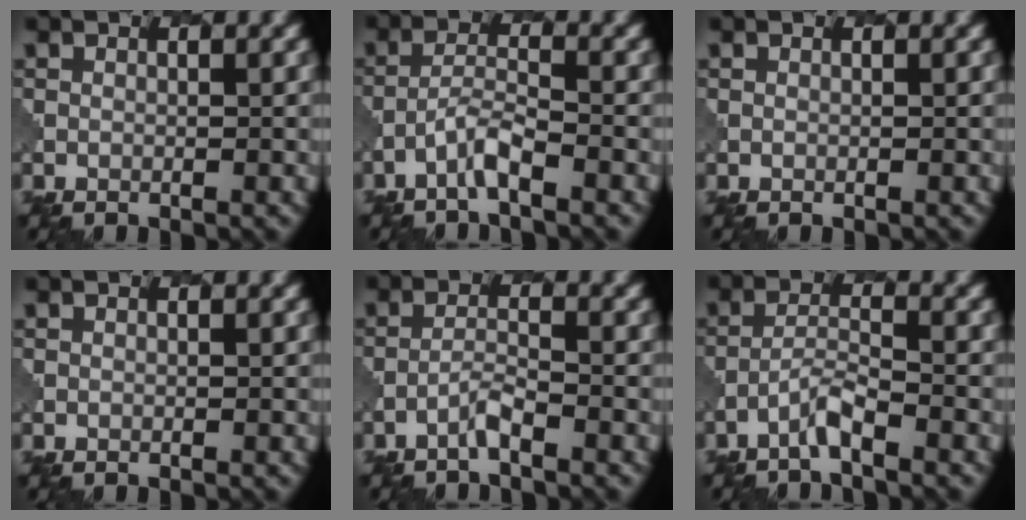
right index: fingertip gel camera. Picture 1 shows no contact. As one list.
[{"total": 2.2, "force": [-1.6, 0.2, 1.5], "torque": [-0.033, 0.008, -0.038]}, {"total": 0.0}, {"total": 0.0}, {"total": 1.4, "force": [-1.1, 0.0, 0.8], "torque": [-0.018, 0.006, -0.029]}, {"total": 2.0, "force": [-1.6, 0.1, 1.2], "torque": [-0.026, 0.007, -0.038]}]